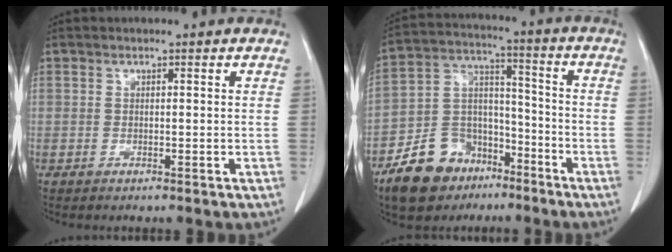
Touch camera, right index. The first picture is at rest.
{"total": 13.2, "force": [-8.8, 8.5, 4.9], "torque": [-0.102, 0.037, -0.150]}